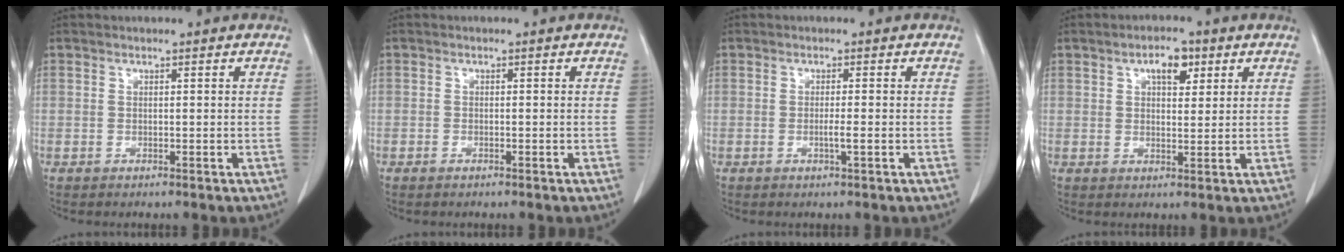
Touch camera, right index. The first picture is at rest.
{"total": 1.2, "force": [-0.7, 0.8, 0.7], "torque": [-0.014, 0.001, -0.008]}
{"total": 1.9, "force": [-0.5, 0.2, 1.8], "torque": [-0.036, 0.000, -0.009]}
{"total": 5.1, "force": [2.4, 2.5, 3.8], "torque": [-0.064, 0.008, 0.039]}